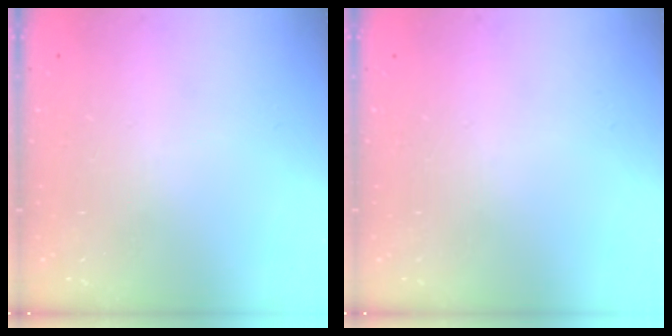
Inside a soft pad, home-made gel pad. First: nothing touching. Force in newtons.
{"total": 0.0}